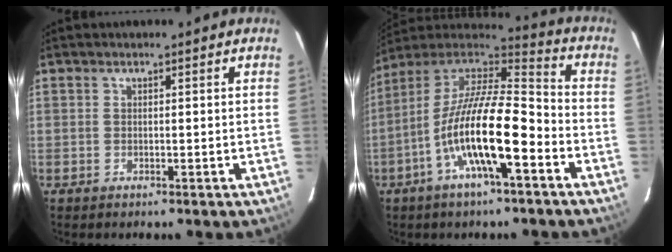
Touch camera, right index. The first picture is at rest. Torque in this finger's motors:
{"motor_torque": [1.94, -0.20, 1.06, 0.21]}